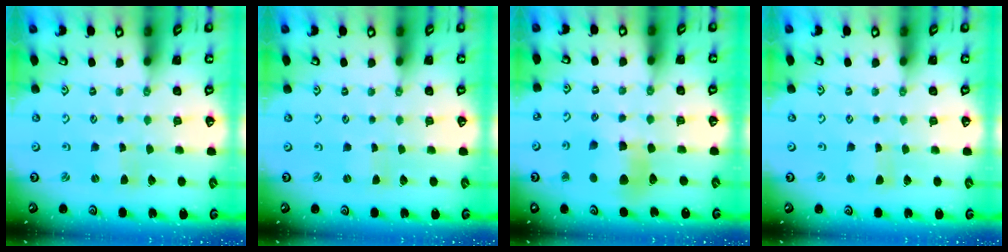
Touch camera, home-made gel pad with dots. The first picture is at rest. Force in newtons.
{"total": 0.0}
{"total": 8.9, "press": 8.8, "slide": 1.2}
{"total": 0.8, "press": 0.8, "slide": 0.3}